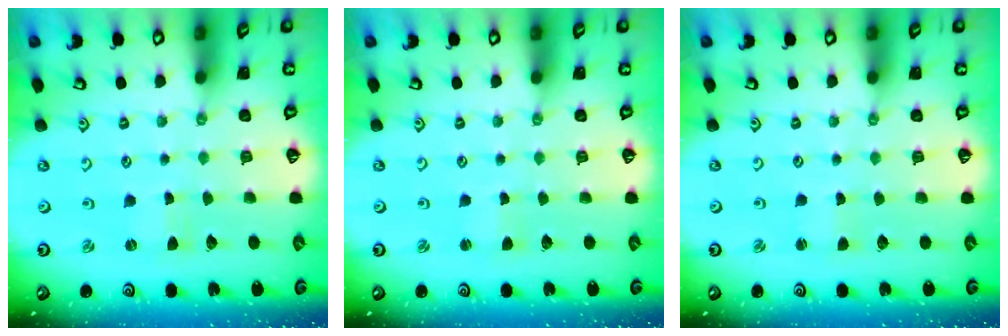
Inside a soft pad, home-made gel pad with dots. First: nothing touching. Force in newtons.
{"total": 1.5, "press": 1.5, "slide": 0.3}
{"total": 0.9, "press": 0.9, "slide": 0.1}